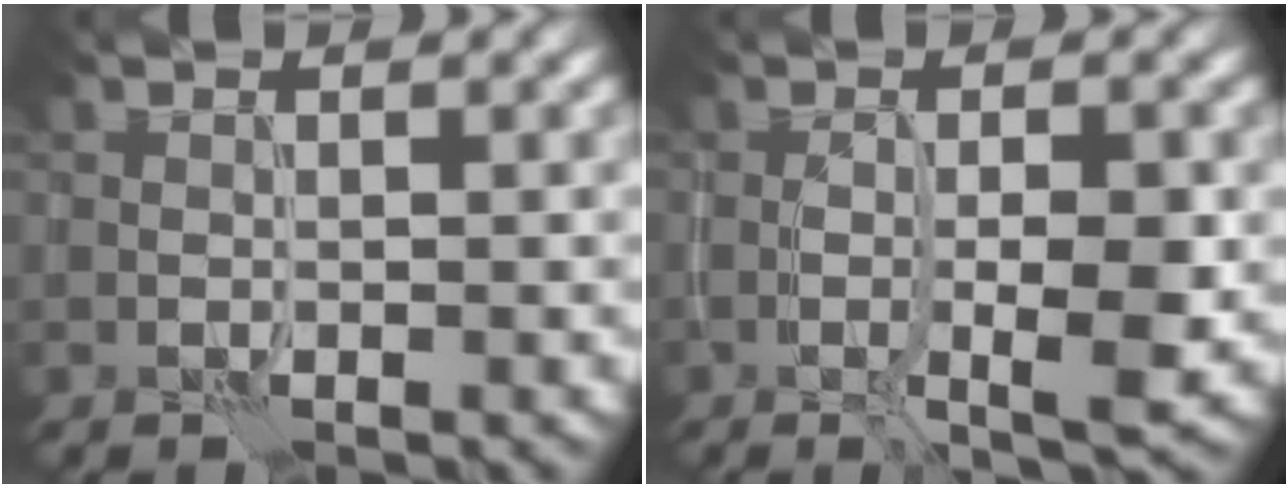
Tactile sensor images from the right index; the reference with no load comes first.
{"total": 3.9, "force": [-0.4, 0.9, 3.8], "torque": [-0.062, -0.008, -0.004]}